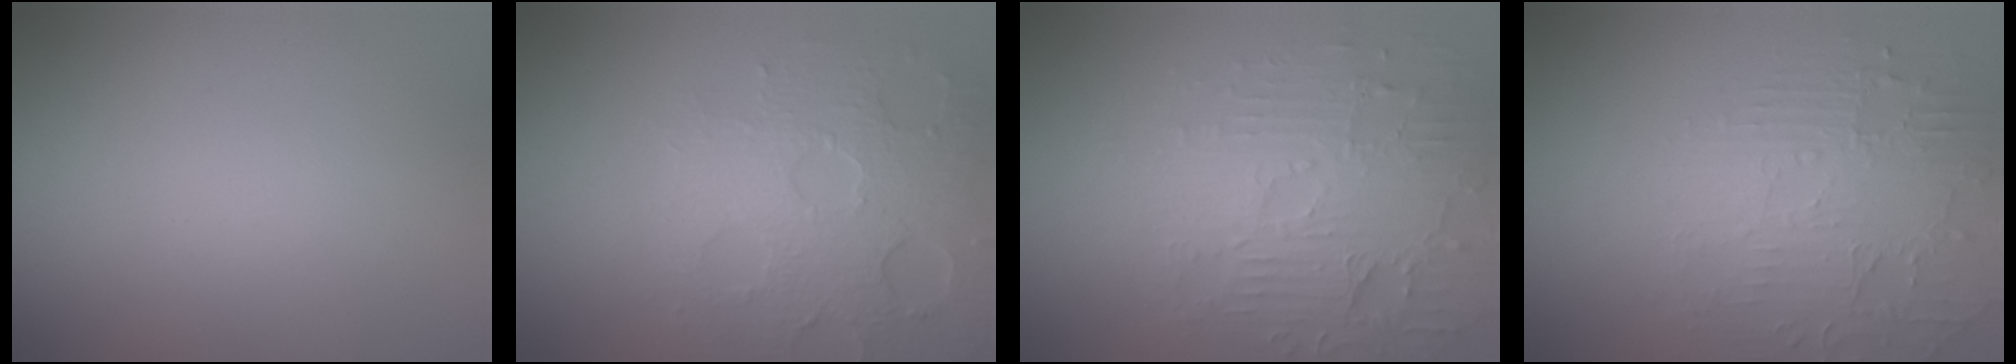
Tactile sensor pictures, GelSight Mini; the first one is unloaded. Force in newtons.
{"total": 4.6, "press": 4.3, "slide": 1.6}
{"total": 4.2, "press": 3.9, "slide": 1.6}
{"total": 2.6, "press": 2.1, "slide": 1.5}